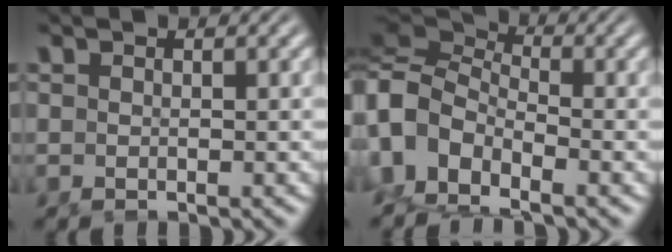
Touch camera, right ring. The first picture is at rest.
{"total": 10.7, "force": [-0.8, 9.3, 5.2], "torque": [-0.147, -0.031, -0.021]}